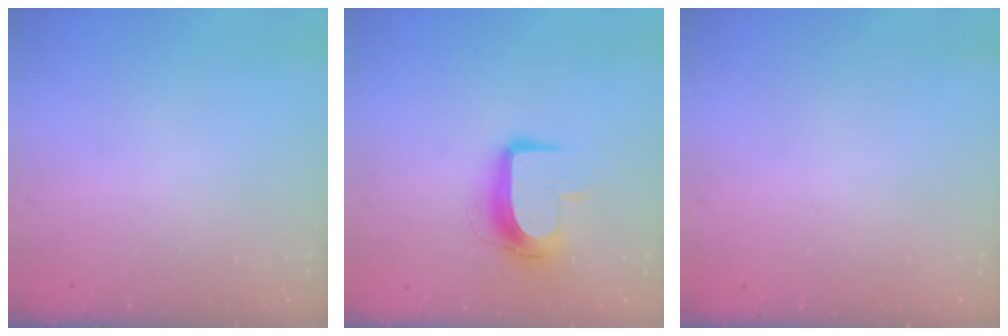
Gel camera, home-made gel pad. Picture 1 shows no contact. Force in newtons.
{"total": 10.6, "press": 10.5, "slide": 1.0}
{"total": 0.0}